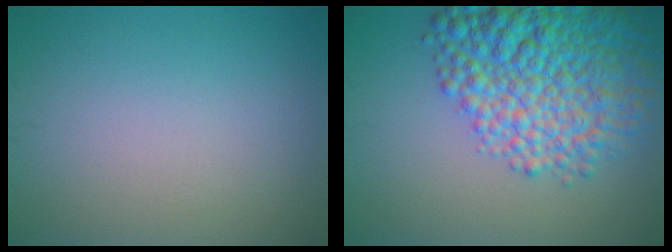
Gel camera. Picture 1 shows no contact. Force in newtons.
{"total": 10.2, "press": 10.2, "slide": 0.4}